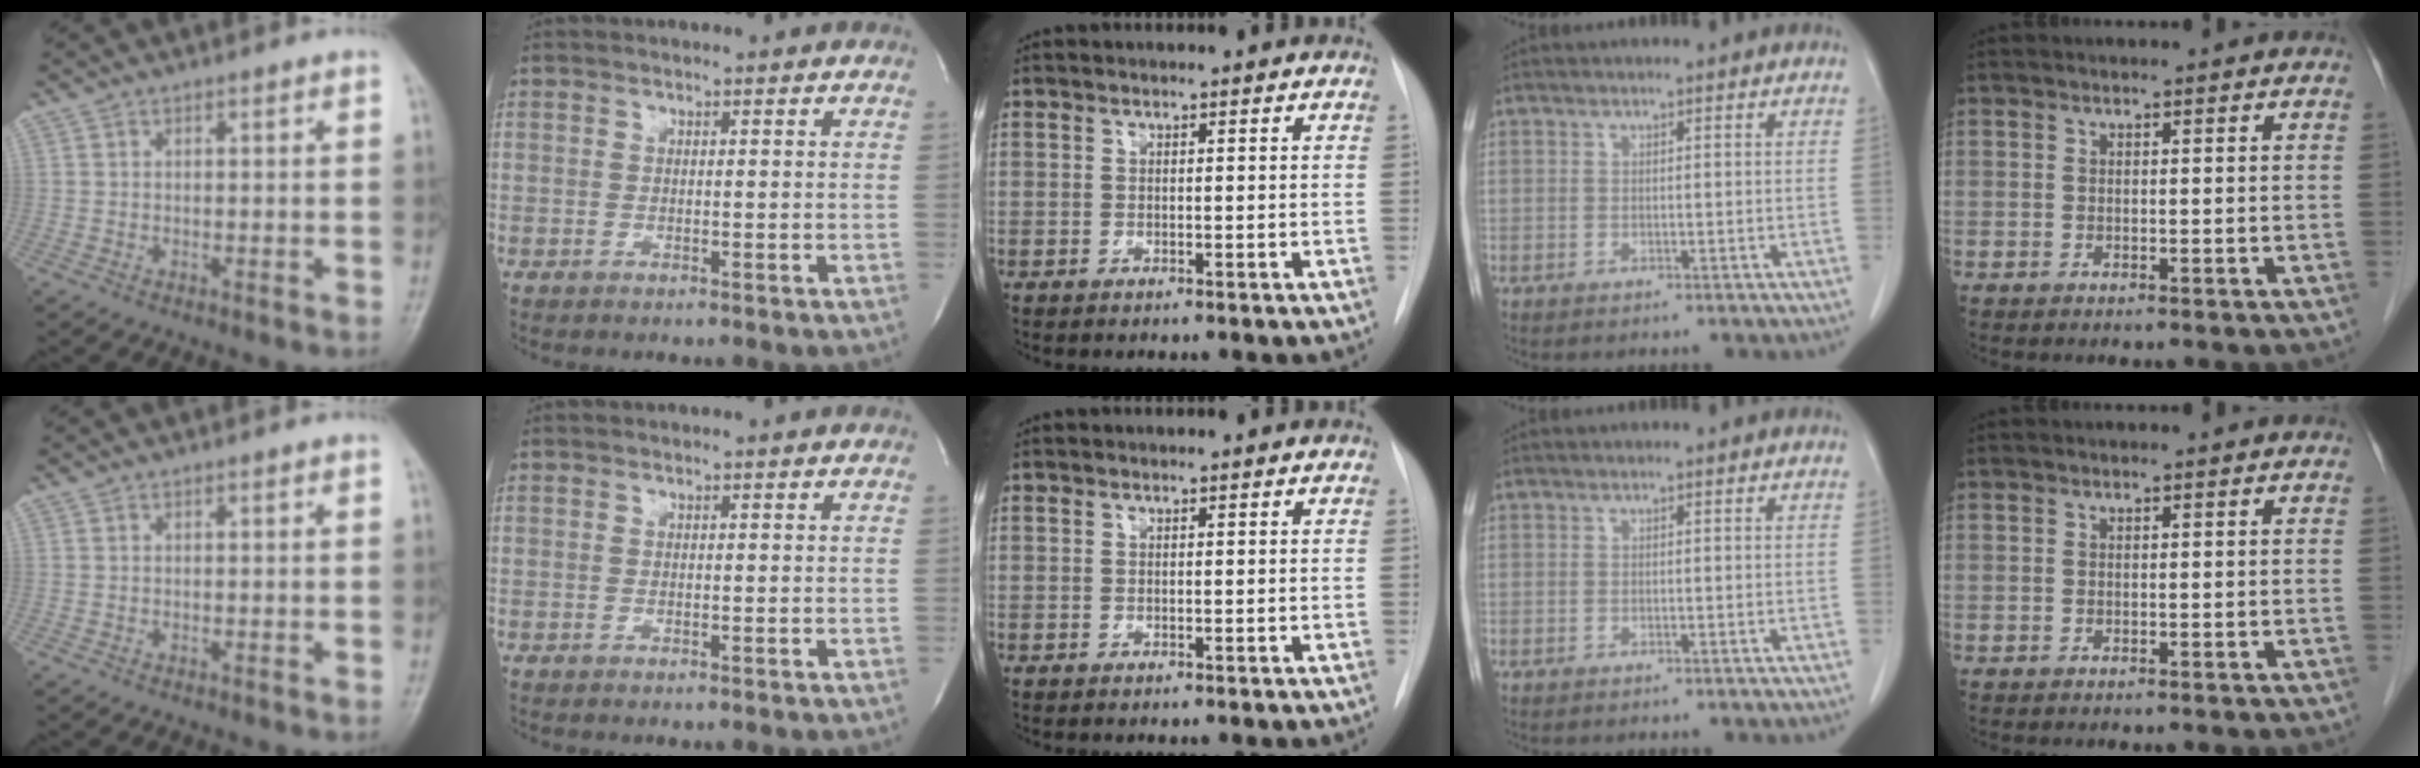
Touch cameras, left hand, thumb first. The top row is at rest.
{}